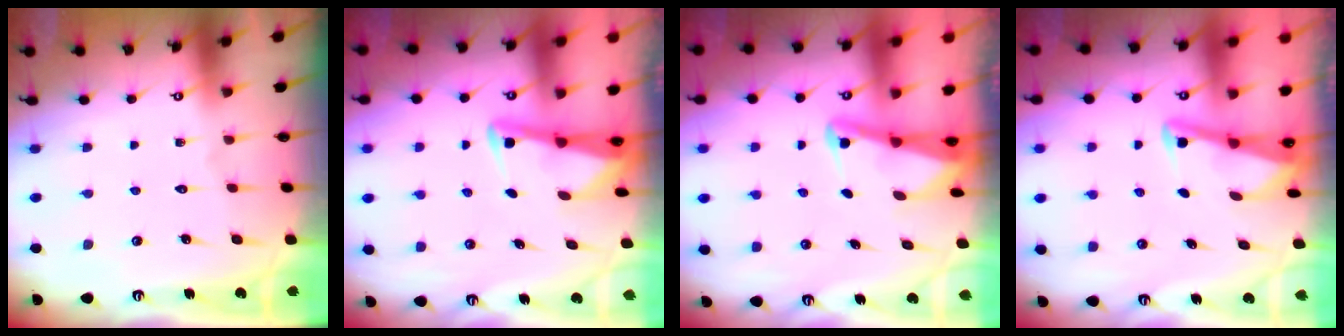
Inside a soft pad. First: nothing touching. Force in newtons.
{"total": 2.9, "press": 2.9, "slide": 0.4}
{"total": 2.5, "press": 2.5, "slide": 0.6}
{"total": 3.5, "press": 3.5, "slide": 0.3}